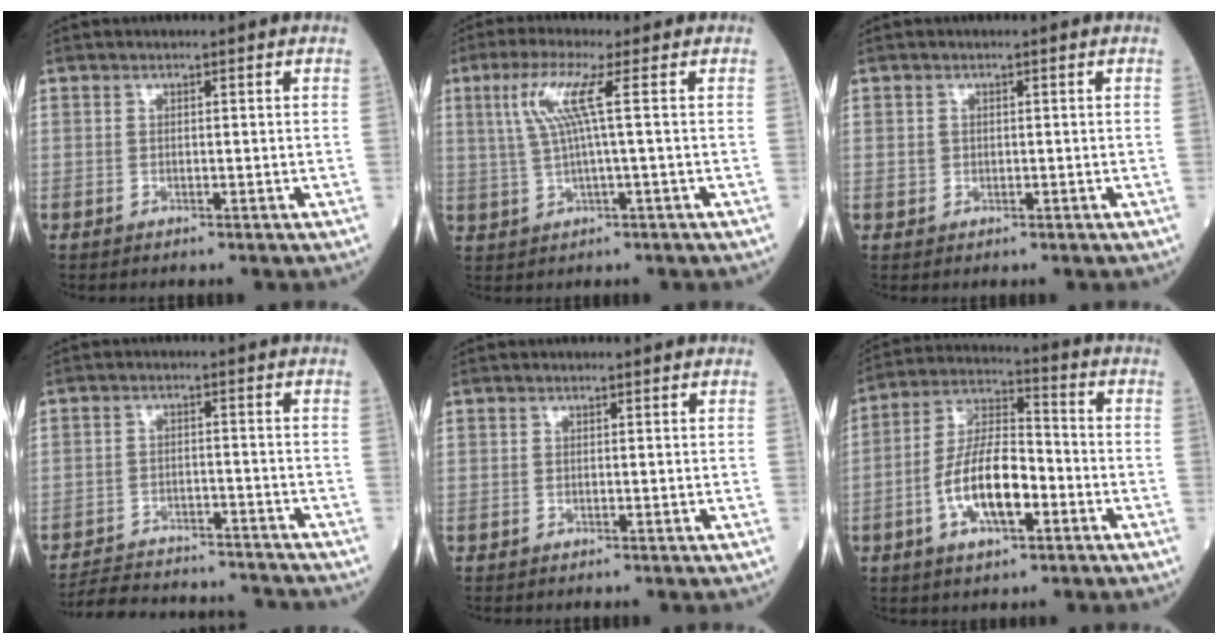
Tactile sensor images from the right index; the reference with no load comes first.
{"total": 6.3, "force": [1.6, -0.7, 6.0], "torque": [-0.131, 0.013, 0.038]}
{"total": 1.2, "force": [0.1, 1.1, 0.5], "torque": [-0.014, 0.004, 0.005]}
{"total": 14.3, "force": [-13.6, 2.8, 3.2], "torque": [-0.061, 0.010, -0.190]}
{"total": 0.0}
{"total": 12.2, "force": [-3.7, 4.4, 10.7], "torque": [-0.214, 0.012, -0.071]}